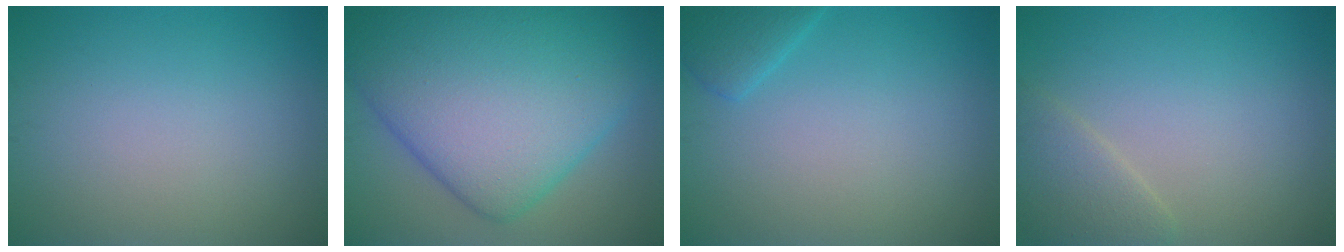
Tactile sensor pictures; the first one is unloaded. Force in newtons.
{"total": 15.0, "press": 15.0, "slide": 0.1}
{"total": 2.0, "press": 2.0, "slide": 0.1}
{"total": 2.5, "press": 2.5, "slide": 0.2}